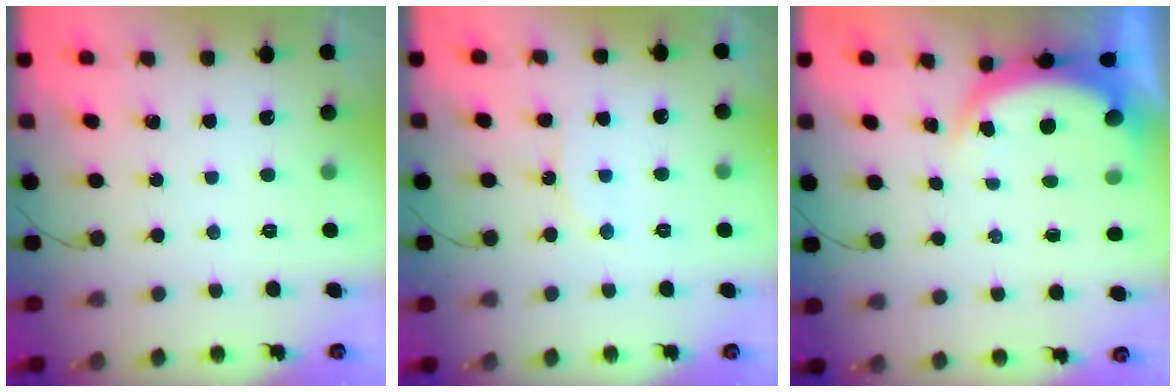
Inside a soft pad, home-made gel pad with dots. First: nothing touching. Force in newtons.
{"total": 6.1, "press": 6.0, "slide": 0.9}
{"total": 4.7, "press": 4.6, "slide": 0.8}